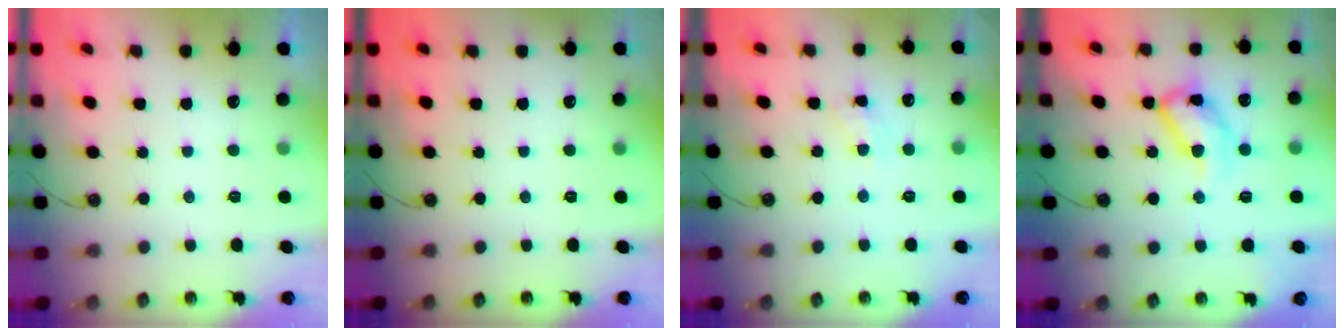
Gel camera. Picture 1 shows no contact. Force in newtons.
{"total": 0.0}
{"total": 5.3, "press": 5.3, "slide": 0.6}
{"total": 13.8, "press": 13.8, "slide": 0.7}